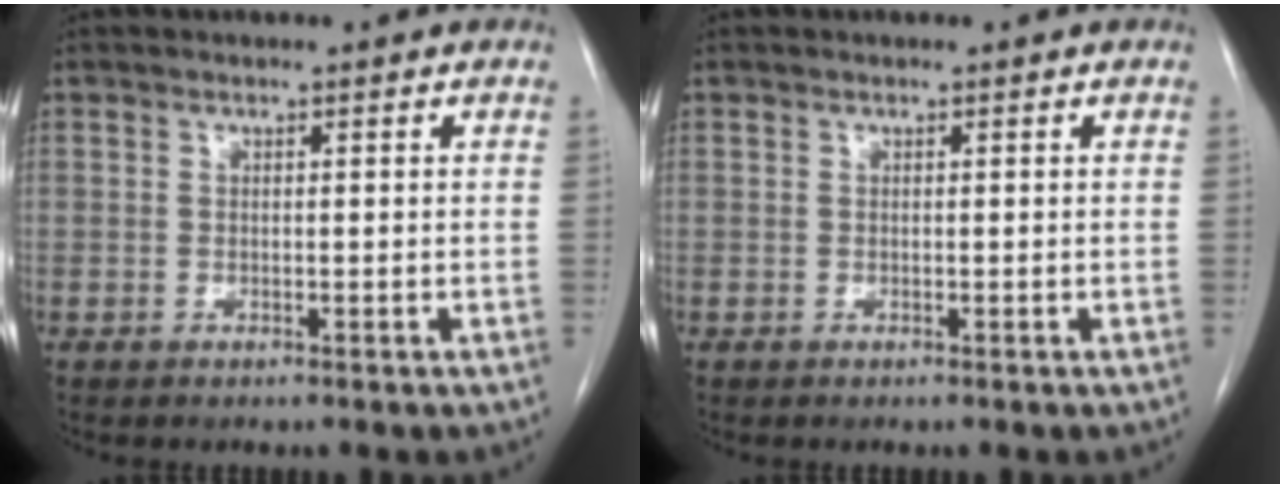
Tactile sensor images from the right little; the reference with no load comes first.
{"total": 0.0}